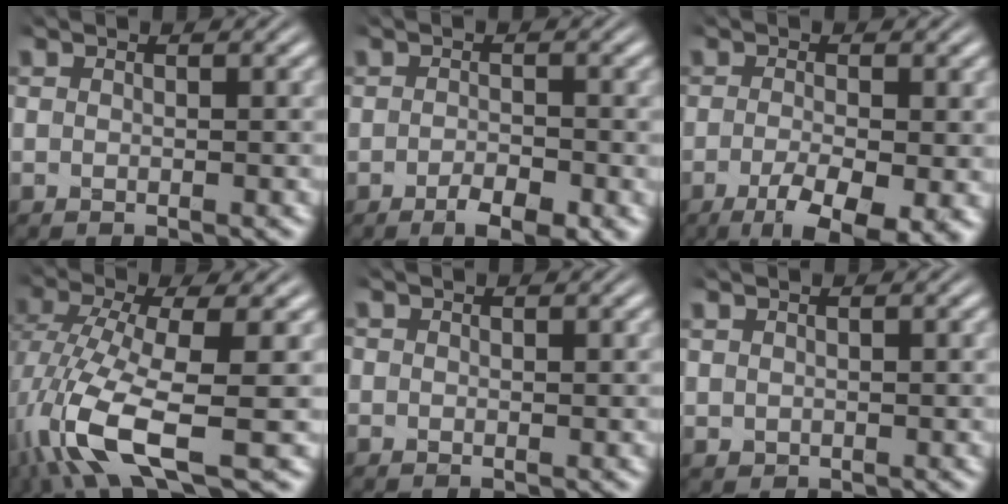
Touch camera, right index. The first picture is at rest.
{"total": 3.2, "force": [-1.8, 0.8, 2.5], "torque": [-0.030, -0.011, -0.027]}
{"total": 7.0, "force": [-3.8, 2.4, 5.3], "torque": [-0.085, -0.037, -0.039]}
{"total": 8.4, "force": [-2.6, 3.2, 7.3], "torque": [-0.160, -0.053, -0.015]}
{"total": 0.7, "force": [0.5, 0.5, -0.1], "torque": [-0.006, -0.008, 0.014]}
{"total": 1.2, "force": [1.2, 0.0, 0.0], "torque": [0.001, -0.004, 0.029]}